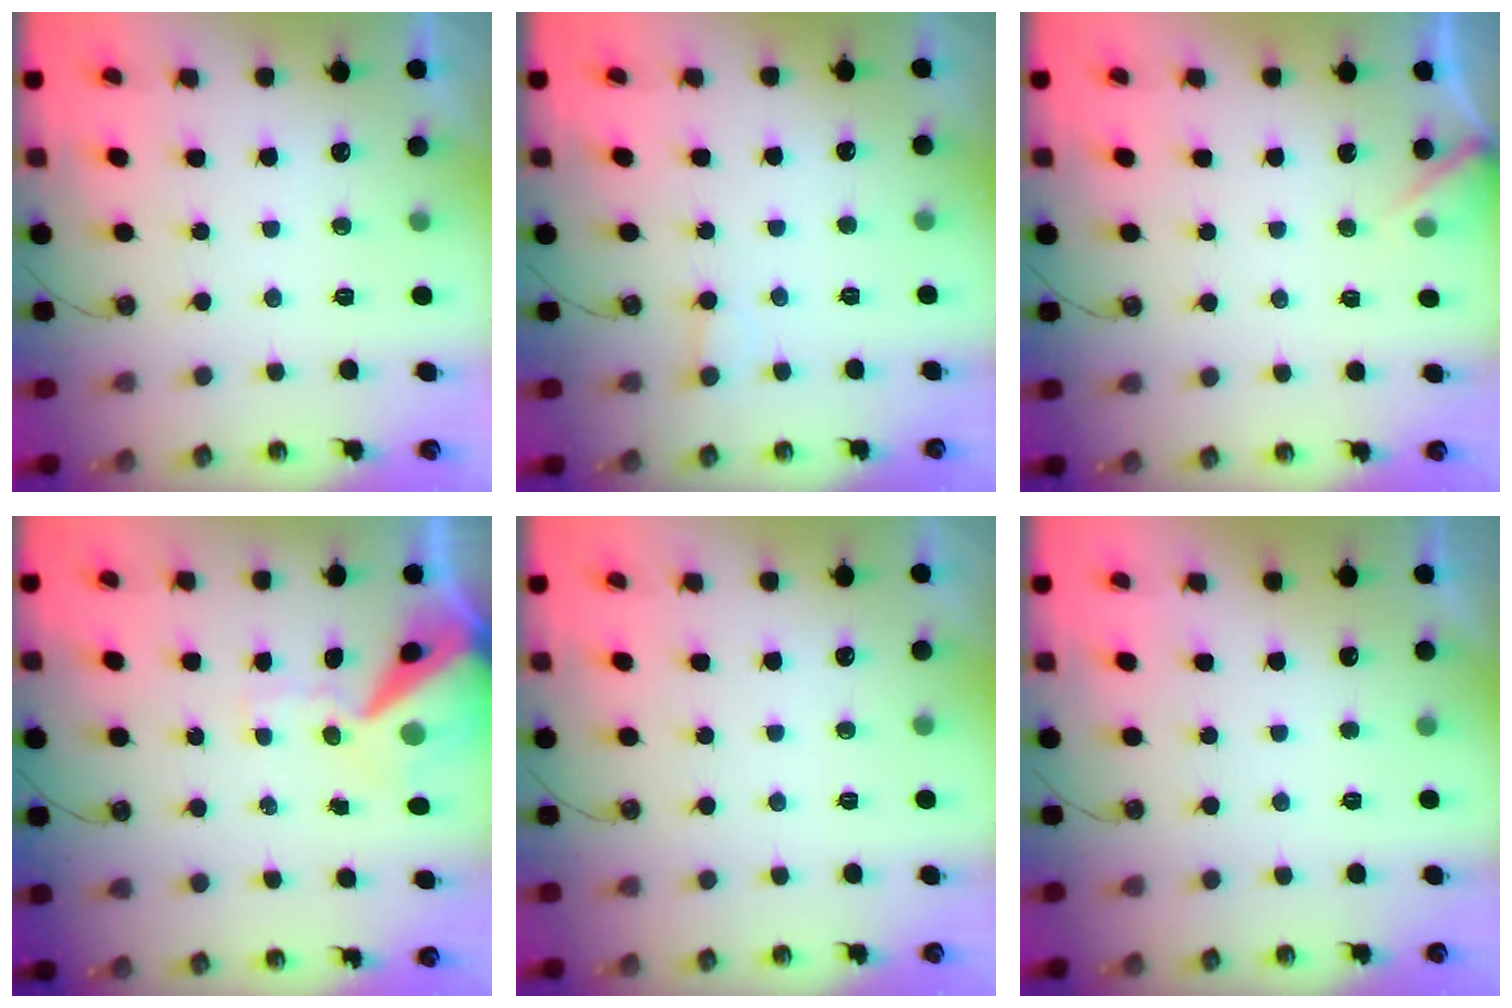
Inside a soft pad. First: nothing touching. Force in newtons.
{"total": 2.3, "press": 2.3, "slide": 0.2}
{"total": 4.7, "press": 4.7, "slide": 0.2}
{"total": 13.8, "press": 13.6, "slide": 2.0}
{"total": 0.0}
{"total": 0.0}